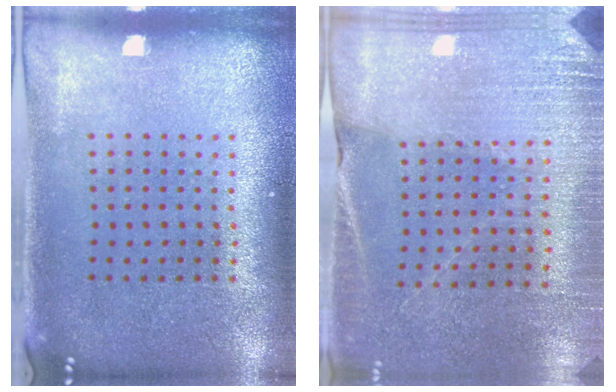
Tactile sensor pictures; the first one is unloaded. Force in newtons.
{"total": 2.7, "press": 2.6, "slide": 0.3}